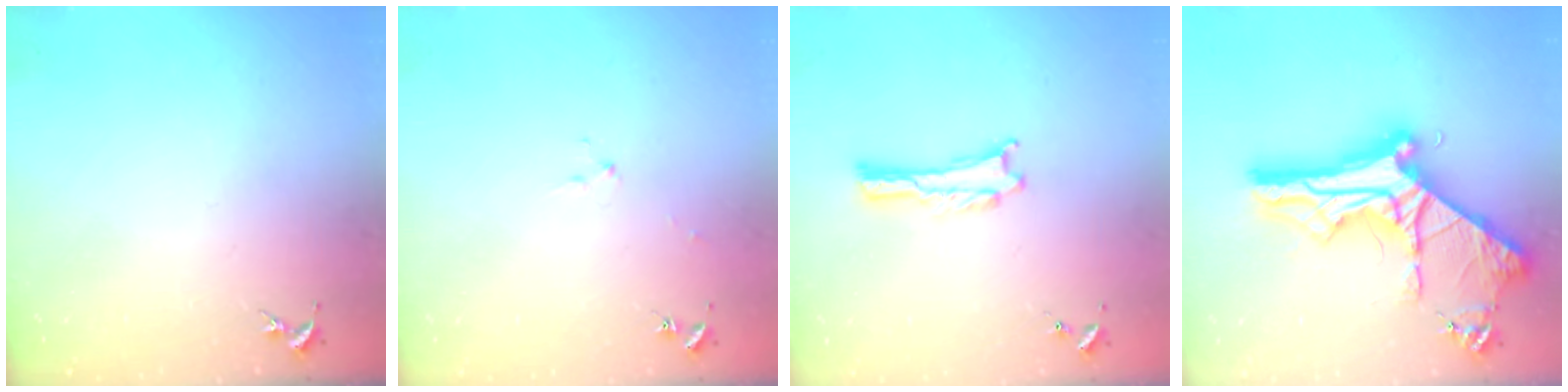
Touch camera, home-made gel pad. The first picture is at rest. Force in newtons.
{"total": 2.5, "press": 2.5, "slide": 0.3}
{"total": 0.0}
{"total": 12.0, "press": 12.0, "slide": 1.3}